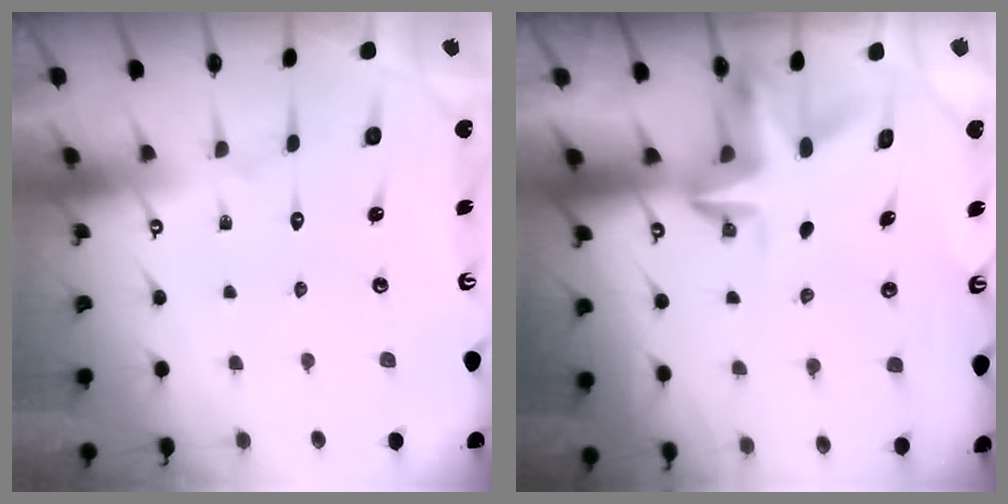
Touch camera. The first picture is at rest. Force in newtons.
{"total": 3.1, "press": 3.0, "slide": 0.4}